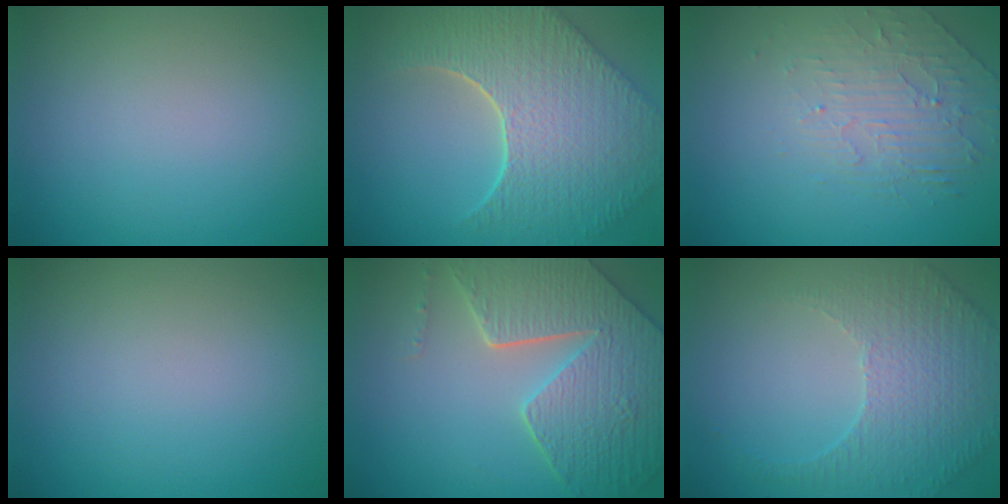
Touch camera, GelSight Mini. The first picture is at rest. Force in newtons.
{"total": 9.5, "press": 6.8, "slide": 6.7}
{"total": 2.2, "press": 1.5, "slide": 1.7}
{"total": 0.0}
{"total": 8.7, "press": 6.2, "slide": 6.1}
{"total": 5.3, "press": 3.6, "slide": 3.9}